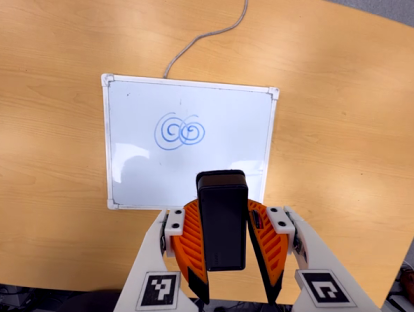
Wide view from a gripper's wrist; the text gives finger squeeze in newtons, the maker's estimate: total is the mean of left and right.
{"total": 7.9, "left": 6.9, "right": 8.9}